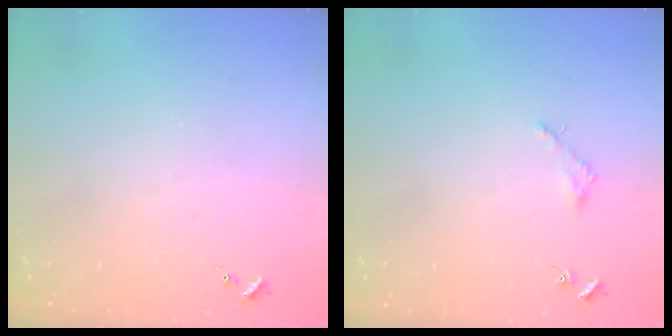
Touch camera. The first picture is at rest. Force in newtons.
{"total": 1.6, "press": 1.6, "slide": 0.2}